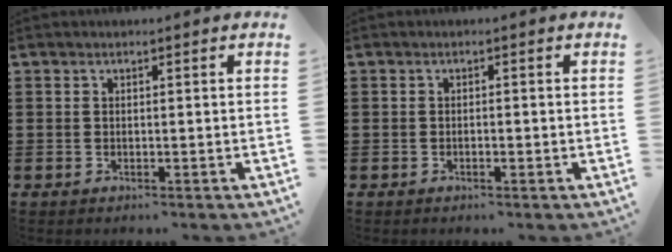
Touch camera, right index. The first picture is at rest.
{"total": 0.6, "force": [-0.3, 0.3, 0.4], "torque": [-0.010, -0.003, -0.005]}